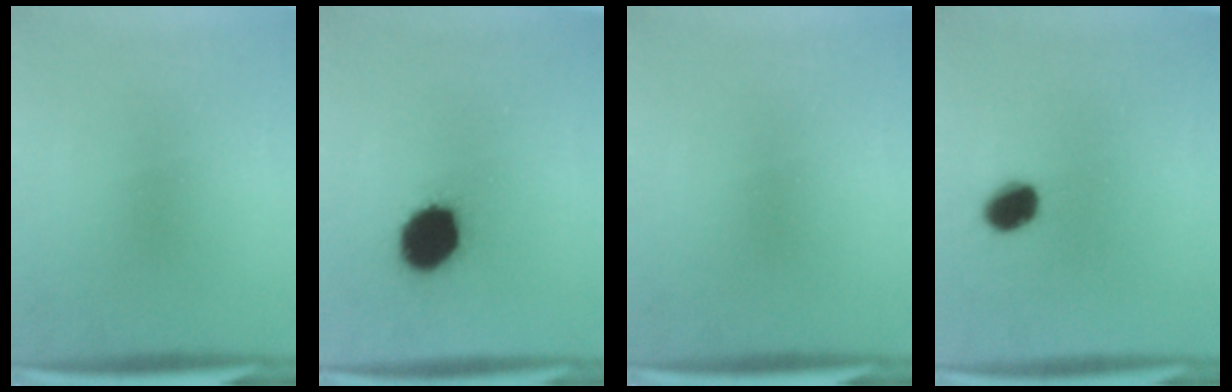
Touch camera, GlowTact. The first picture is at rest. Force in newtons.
{"total": 13.7}
{"total": 0.0}
{"total": 6.6}